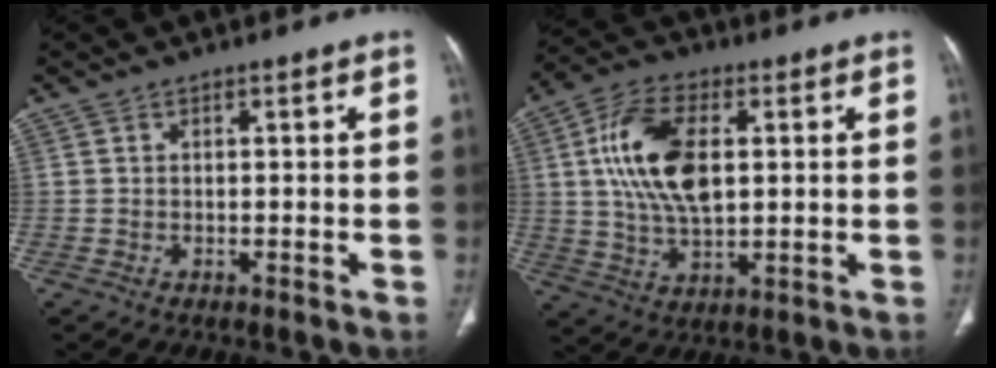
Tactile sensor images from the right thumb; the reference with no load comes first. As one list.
[{"total": 14.9, "force": [2.7, 8.1, 12.2], "torque": [-0.230, 0.002, 0.050]}]